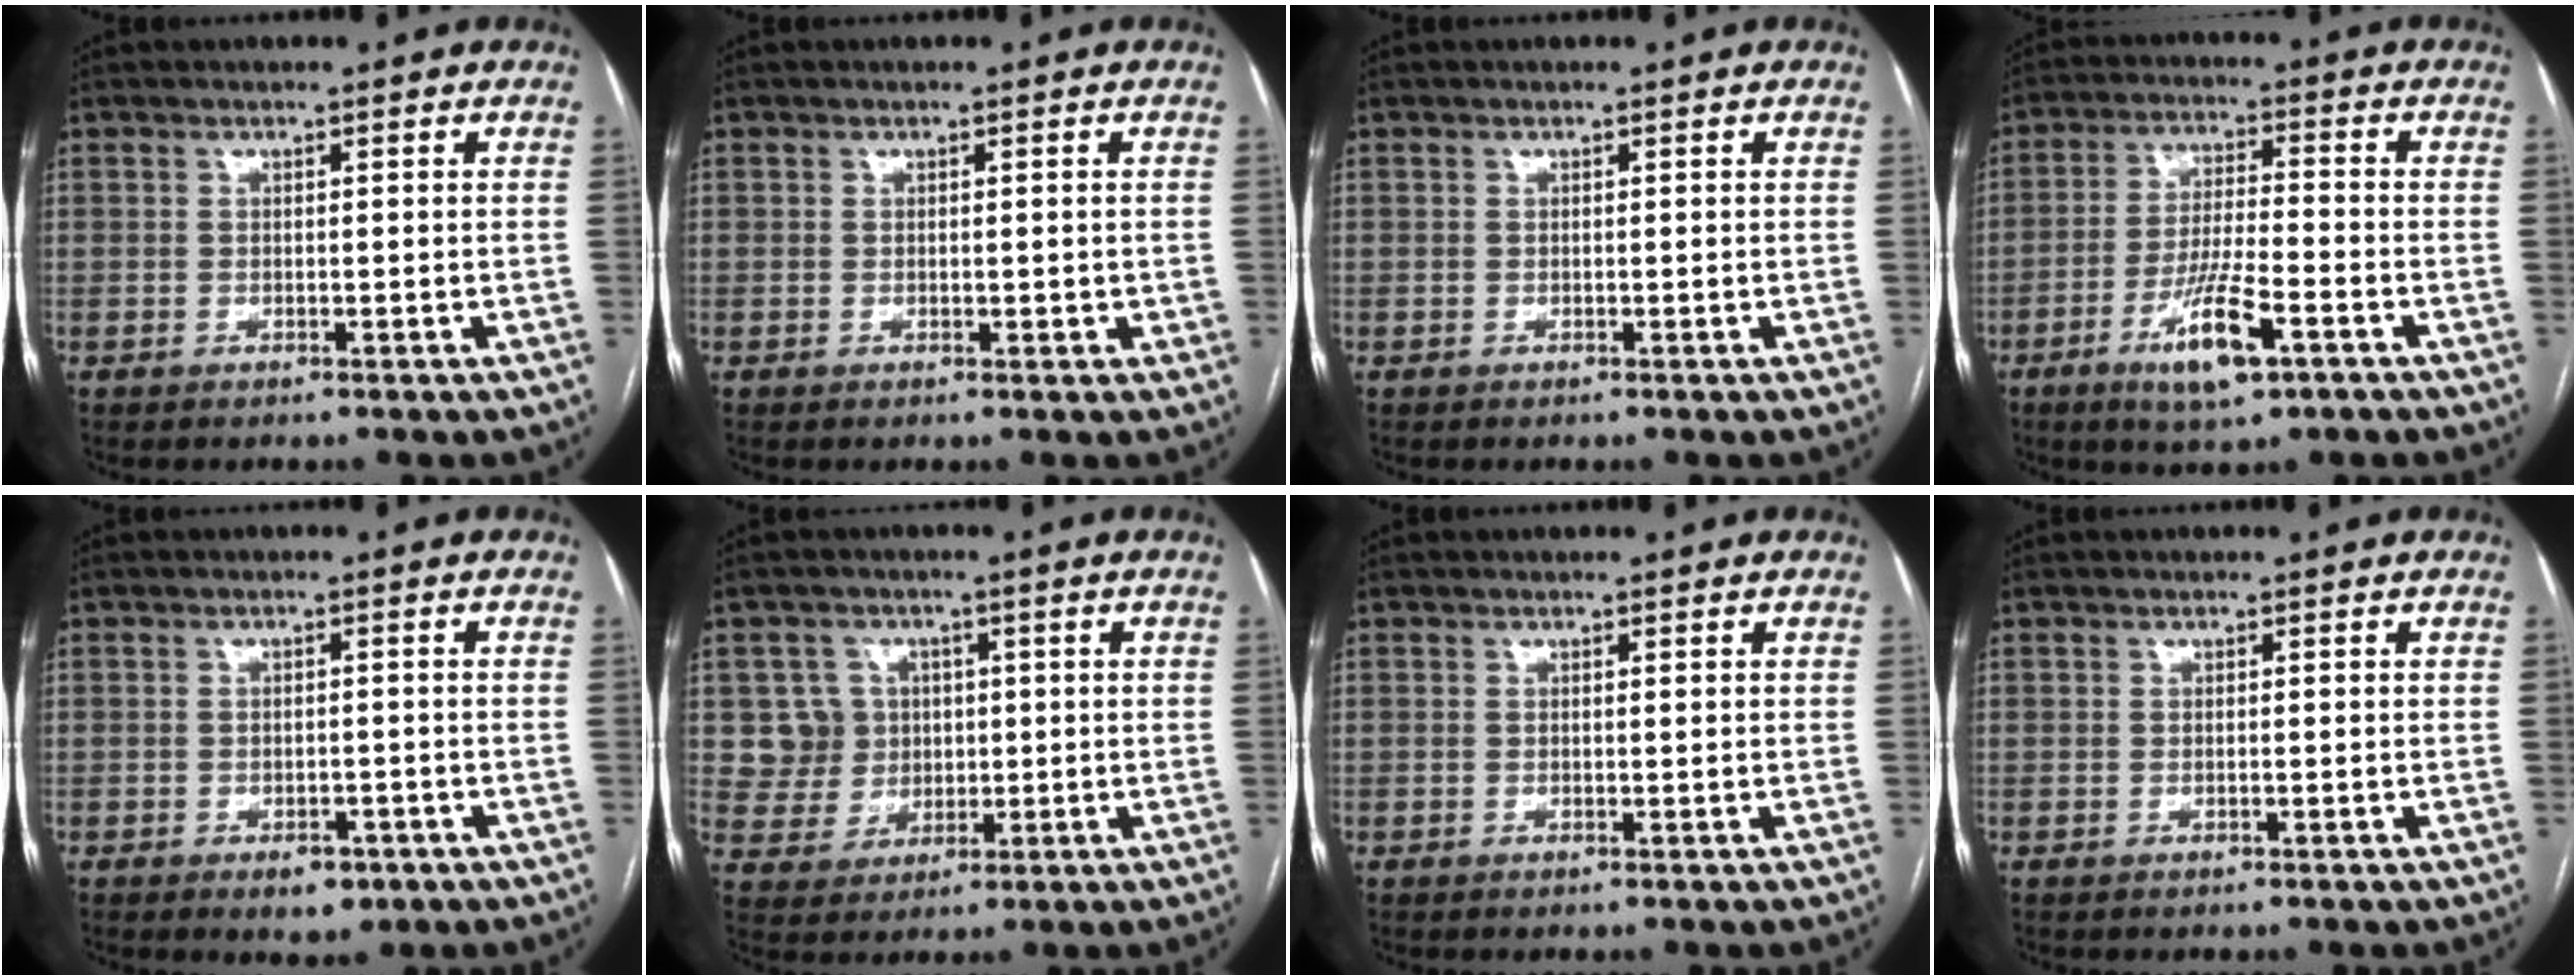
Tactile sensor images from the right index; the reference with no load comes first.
{"total": 1.3, "force": [0.1, 0.8, 0.9], "torque": [-0.013, 0.002, 0.005]}
{"total": 0.0}
{"total": 9.8, "force": [-5.0, 1.5, 8.3], "torque": [-0.161, -0.013, -0.085]}
{"total": 3.4, "force": [-2.0, 1.9, 2.0], "torque": [-0.023, 0.001, -0.017]}
{"total": 6.6, "force": [1.5, 6.4, 0.1], "torque": [0.000, 0.021, 0.034]}
{"total": 0.0}
{"total": 0.0}